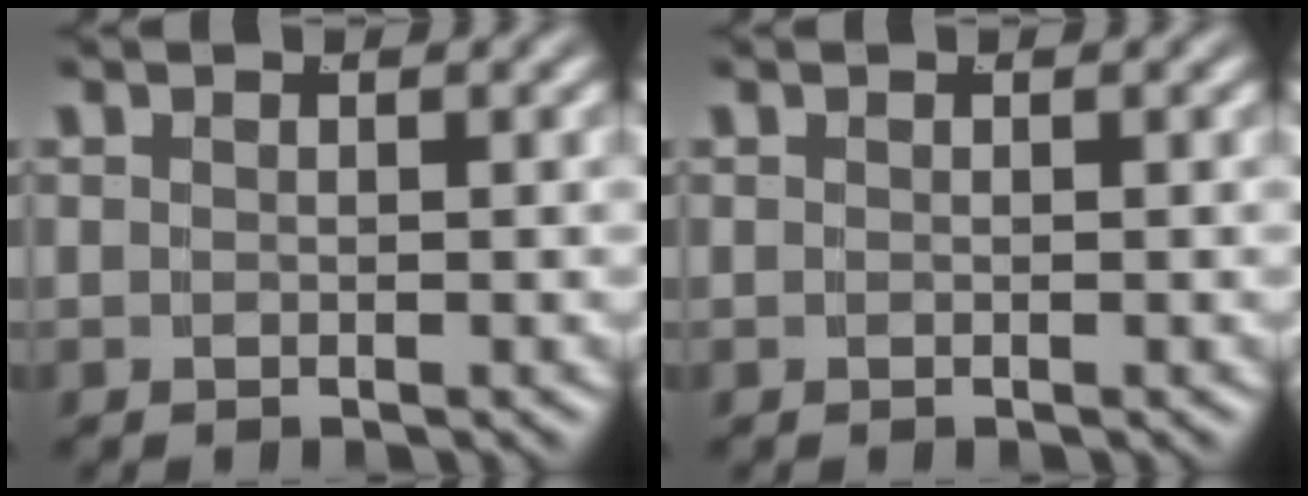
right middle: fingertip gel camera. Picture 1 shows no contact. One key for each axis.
{"total": 0.0}